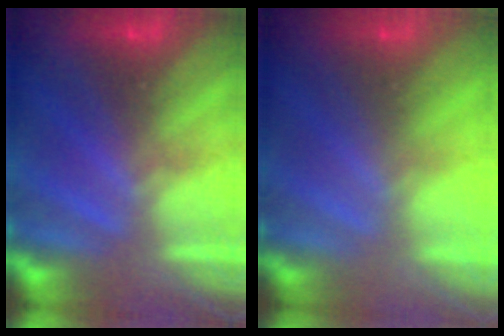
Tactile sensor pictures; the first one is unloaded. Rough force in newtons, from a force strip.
{"total": 9.0}